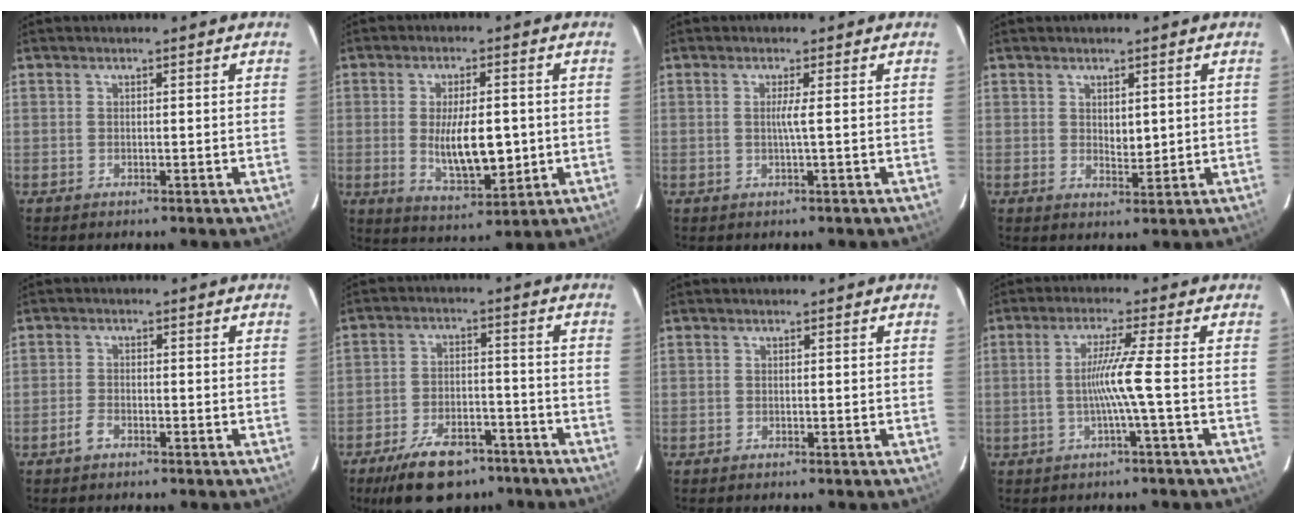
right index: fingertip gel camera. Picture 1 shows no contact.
{"total": 9.5, "force": [-0.5, 3.3, 8.9], "torque": [-0.156, -0.012, 0.002]}
{"total": 1.5, "force": [0.0, -0.5, 1.4], "torque": [-0.030, 0.000, -0.001]}
{"total": 2.3, "force": [0.6, 1.2, 1.9], "torque": [-0.026, -0.008, 0.014]}
{"total": 1.8, "force": [-1.2, 0.8, 1.1], "torque": [-0.028, 0.000, -0.021]}
{"total": 11.7, "force": [-8.6, 5.1, 6.0], "torque": [-0.108, -0.004, -0.139]}
{"total": 0.0}
{"total": 5.3, "force": [-0.9, -1.9, 4.9], "torque": [-0.096, 0.000, -0.015]}